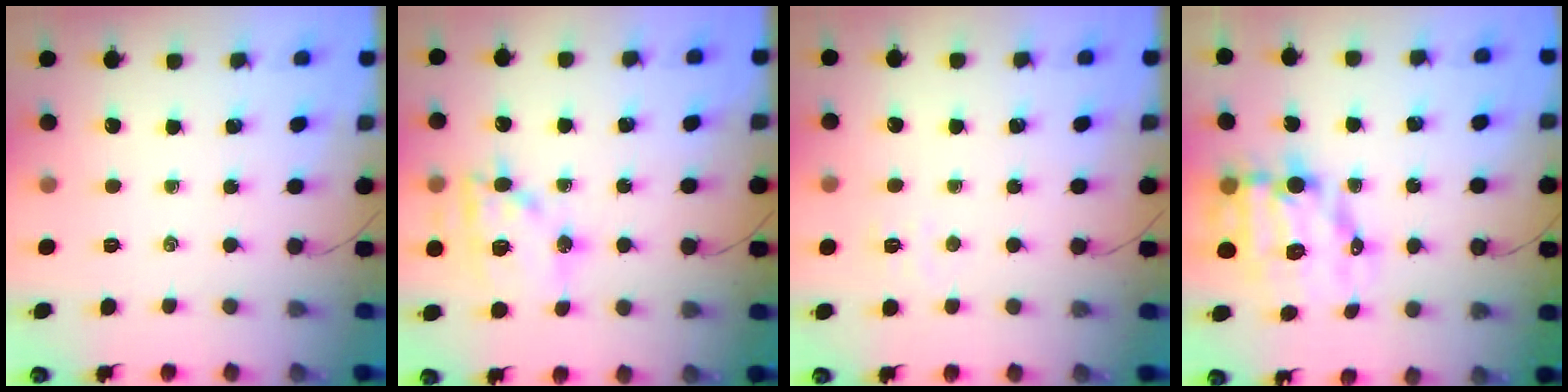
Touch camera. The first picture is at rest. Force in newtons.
{"total": 15.1, "press": 15.0, "slide": 2.2}
{"total": 3.0, "press": 2.9, "slide": 0.9}
{"total": 12.5, "press": 12.2, "slide": 2.8}